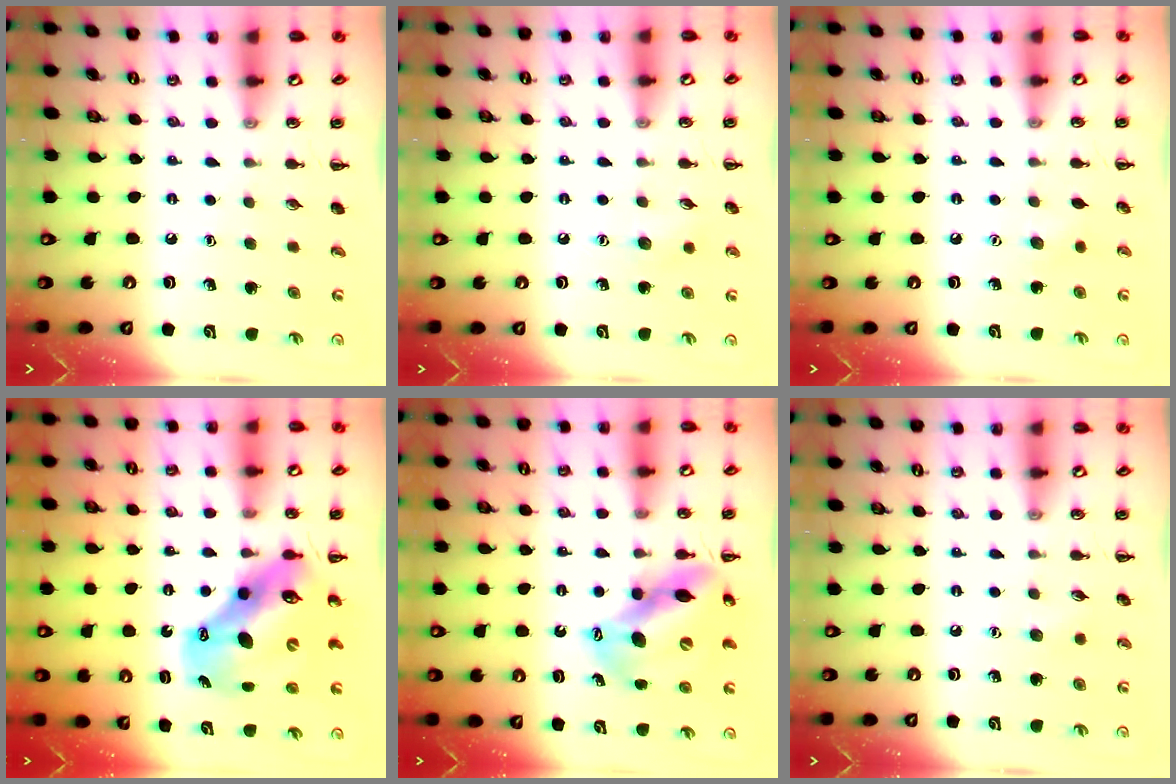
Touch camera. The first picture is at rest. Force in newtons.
{"total": 5.4, "press": 5.3, "slide": 1.2}
{"total": 2.9, "press": 2.8, "slide": 0.7}
{"total": 13.3, "press": 12.8, "slide": 3.5}
{"total": 14.5, "press": 14.0, "slide": 3.7}
{"total": 3.6, "press": 3.5, "slide": 0.9}